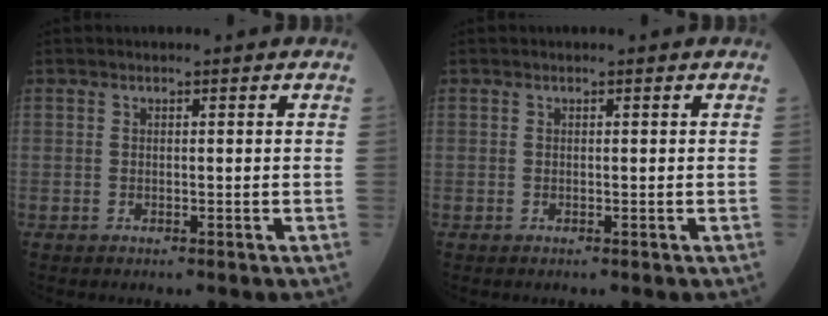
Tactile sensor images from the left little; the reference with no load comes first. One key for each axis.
{"total": 0.0}